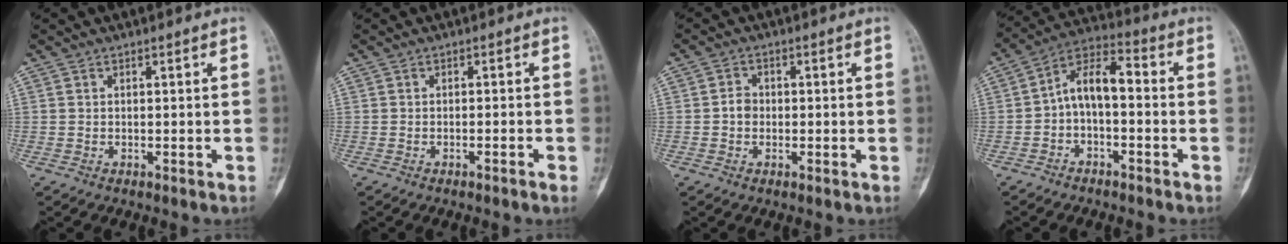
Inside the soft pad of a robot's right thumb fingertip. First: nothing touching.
{"total": 1.1, "force": [-0.8, -0.1, 0.8], "torque": [-0.022, 0.006, -0.011]}
{"total": 2.5, "force": [-0.3, 2.1, 1.3], "torque": [-0.011, 0.010, -0.009]}
{"total": 8.8, "force": [-1.3, 4.6, 7.3], "torque": [-0.121, 0.048, -0.037]}